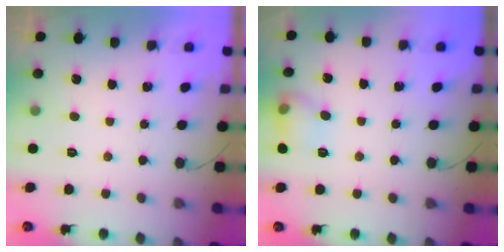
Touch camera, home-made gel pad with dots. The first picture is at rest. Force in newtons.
{"total": 8.2, "press": 8.1, "slide": 0.6}